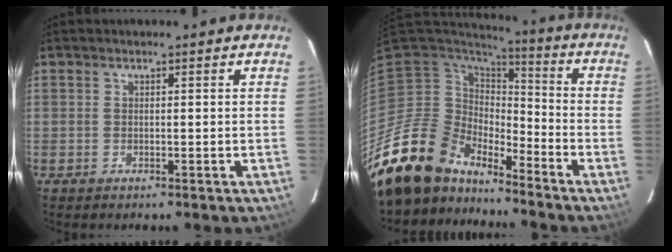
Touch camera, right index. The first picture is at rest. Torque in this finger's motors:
{"motor_torque": [0.84, -0.92, 1.05, 0.21]}